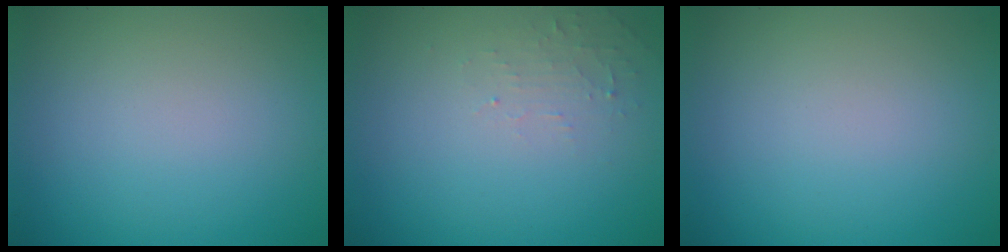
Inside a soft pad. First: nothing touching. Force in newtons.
{"total": 1.2, "press": 1.2, "slide": 0.3}
{"total": 0.0}